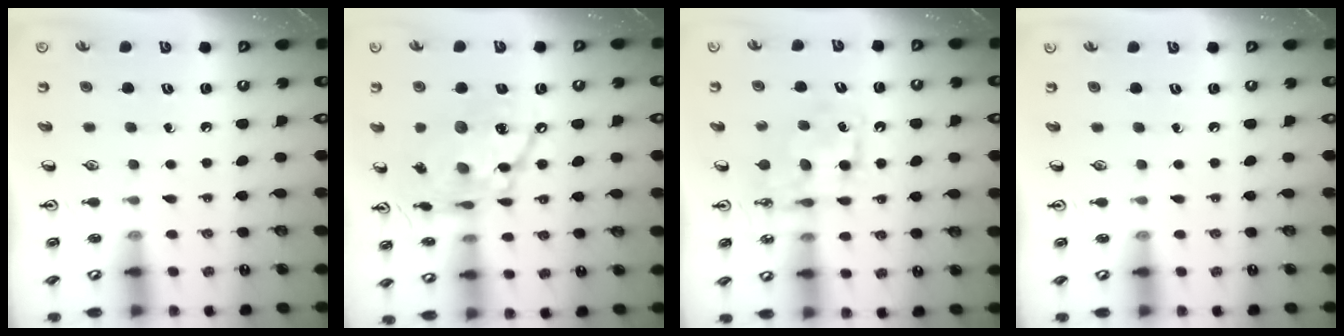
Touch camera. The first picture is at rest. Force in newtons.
{"total": 17.7, "press": 17.7, "slide": 1.4}
{"total": 8.1, "press": 8.1, "slide": 0.4}
{"total": 0.0}